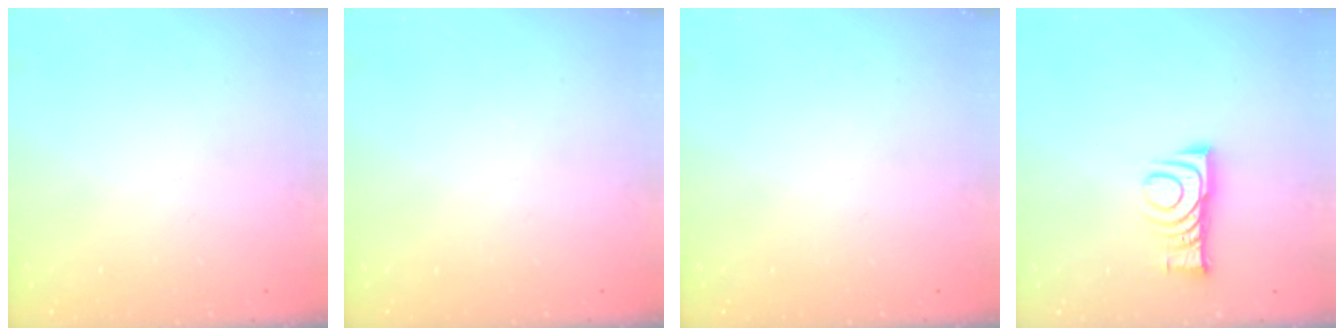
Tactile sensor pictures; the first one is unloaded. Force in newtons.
{"total": 0.0}
{"total": 0.0}
{"total": 8.8, "press": 8.8, "slide": 0.1}